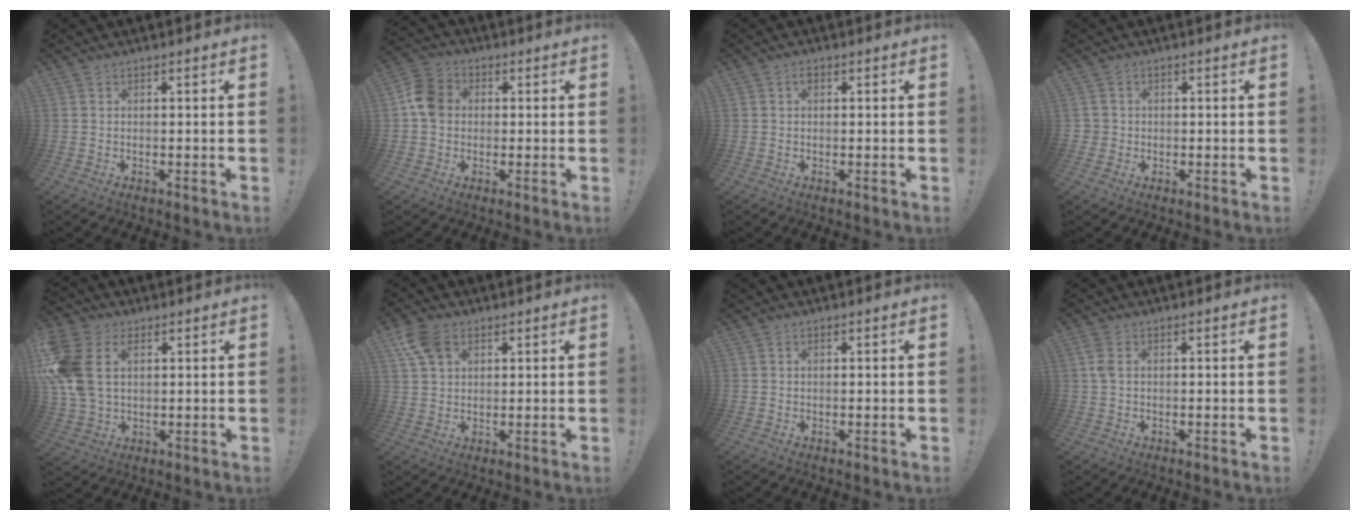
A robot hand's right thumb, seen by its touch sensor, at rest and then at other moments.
{"total": 8.3, "force": [0.4, 6.8, 4.8], "torque": [-0.082, 0.018, 0.011]}
{"total": 1.2, "force": [0.3, 0.7, 0.9], "torque": [-0.016, 0.003, 0.004]}
{"total": 1.6, "force": [-0.2, 1.6, 0.5], "torque": [-0.004, 0.002, -0.003]}
{"total": 14.0, "force": [3.9, 9.6, 9.4], "torque": [-0.201, -0.008, 0.077]}
{"total": 8.2, "force": [3.9, 5.5, 4.7], "torque": [-0.084, -0.005, 0.076]}
{"total": 0.0}
{"total": 2.8, "force": [0.9, 1.3, 2.3], "torque": [-0.043, 0.004, 0.015]}